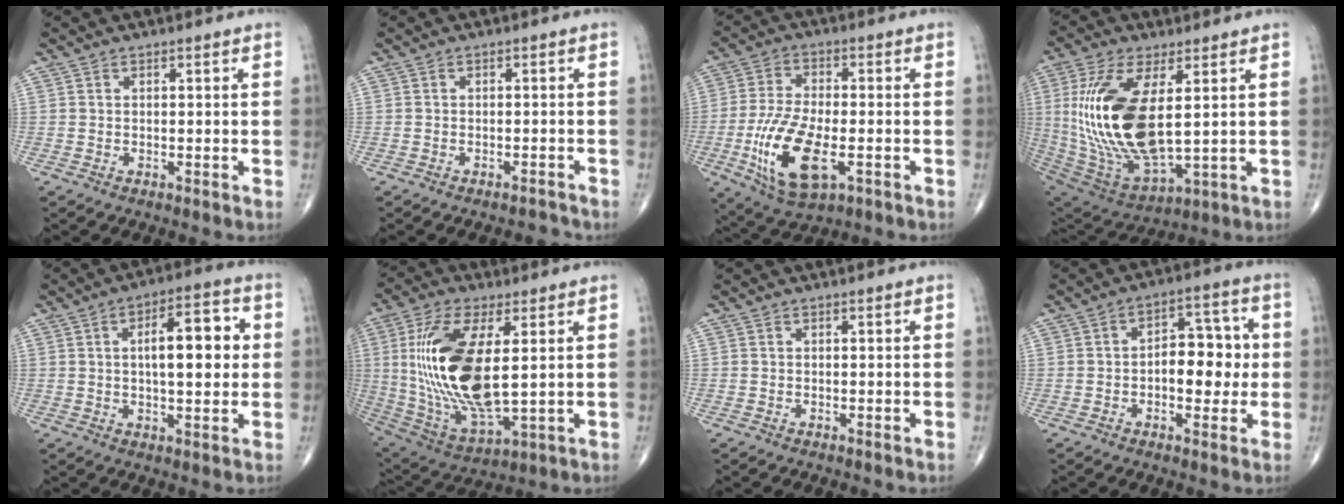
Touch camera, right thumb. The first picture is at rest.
{"total": 1.4, "force": [-1.4, 0.2, 0.0], "torque": [-0.003, 0.009, -0.017]}
{"total": 14.4, "force": [-4.2, 6.4, 12.2], "torque": [-0.245, 0.003, -0.068]}
{"total": 22.3, "force": [3.0, 9.6, 20.0], "torque": [-0.422, -0.030, 0.068]}
{"total": 12.1, "force": [1.8, 4.8, 10.9], "torque": [-0.139, 0.011, 0.022]}
{"total": 21.3, "force": [2.6, 8.6, 19.3], "torque": [-0.399, -0.022, 0.058]}
{"total": 0.0}
{"total": 10.1, "force": [-0.5, 5.9, 8.2], "torque": [-0.077, 0.027, -0.011]}